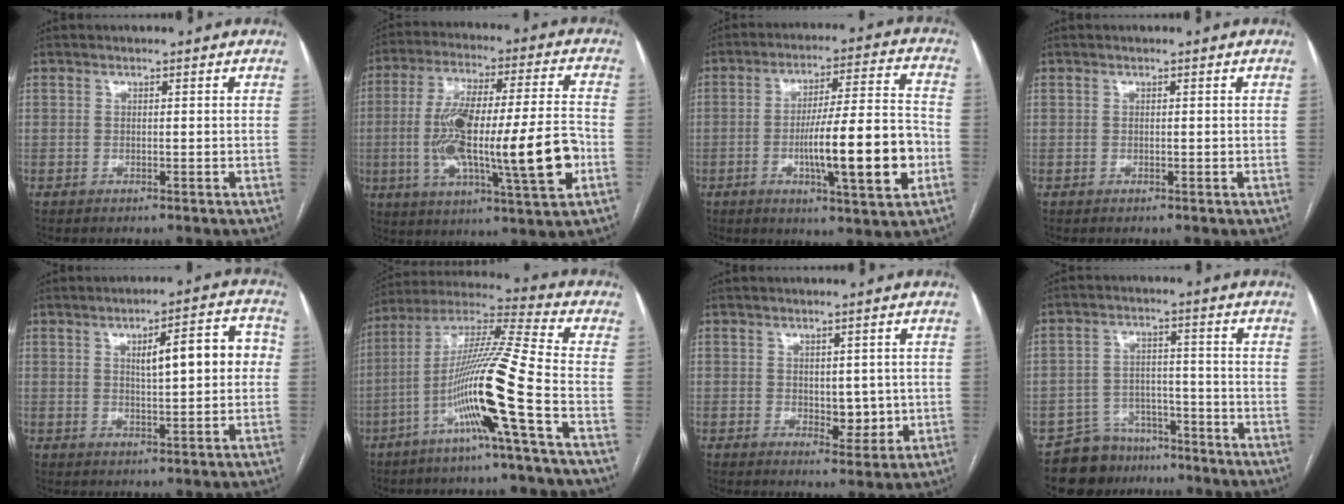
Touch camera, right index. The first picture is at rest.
{"total": 21.2, "force": [-4.0, 2.8, 20.6], "torque": [-0.345, 0.003, -0.057]}
{"total": 16.1, "force": [-4.0, 1.4, 15.5], "torque": [-0.248, 0.004, -0.056]}
{"total": 0.0}
{"total": 8.8, "force": [1.4, 2.0, 8.4], "torque": [-0.117, 0.025, 0.022]}
{"total": 15.3, "force": [-5.6, -1.9, 14.1], "torque": [-0.270, 0.000, -0.110]}
{"total": 4.5, "force": [0.1, 2.7, 3.6], "torque": [-0.041, -0.002, 0.013]}
{"total": 8.7, "force": [-7.1, 4.9, 0.5], "torque": [-0.001, 0.027, -0.114]}